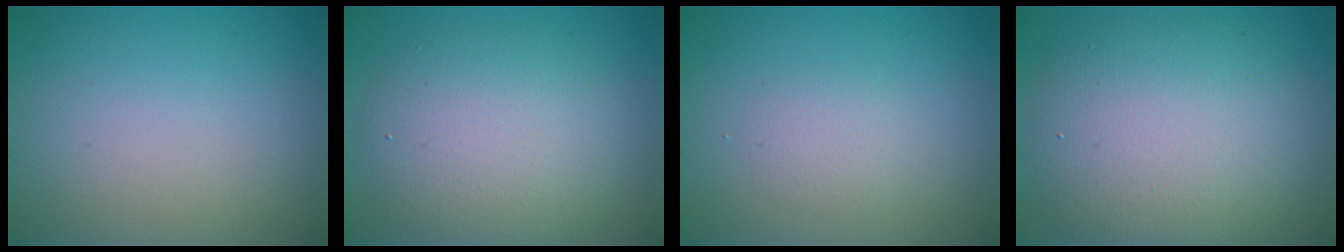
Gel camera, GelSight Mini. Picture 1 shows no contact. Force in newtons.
{"total": 6.4, "press": 6.4, "slide": 0.3}
{"total": 1.2, "press": 1.2, "slide": 0.1}
{"total": 9.5, "press": 9.5, "slide": 0.5}